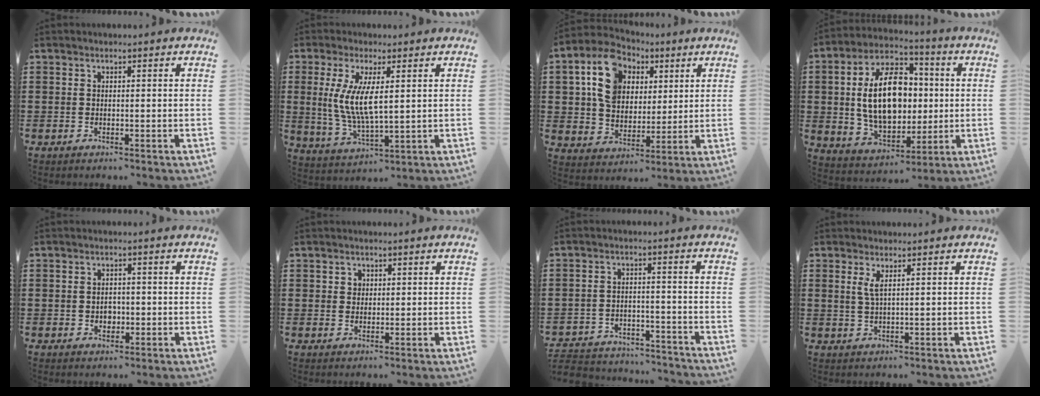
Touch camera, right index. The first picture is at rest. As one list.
[{"total": 7.8, "force": [1.1, 2.6, 7.3], "torque": [-0.157, -0.002, 0.016]}, {"total": 11.0, "force": [3.8, 8.6, 5.9], "torque": [-0.126, 0.019, 0.068]}, {"total": 15.4, "force": [0.8, 9.4, 12.2], "torque": [-0.230, 0.007, 0.011]}, {"total": 1.9, "force": [-0.3, 1.5, 1.2], "torque": [-0.017, -0.001, -0.008]}, {"total": 1.5, "force": [0.5, 1.4, 0.2], "torque": [-0.010, 0.007, 0.009]}, {"total": 4.1, "force": [-4.0, 0.9, 0.2], "torque": [-0.016, 0.005, -0.086]}, {"total": 2.0, "force": [0.8, 0.3, 1.8], "torque": [-0.040, 0.000, 0.014]}]